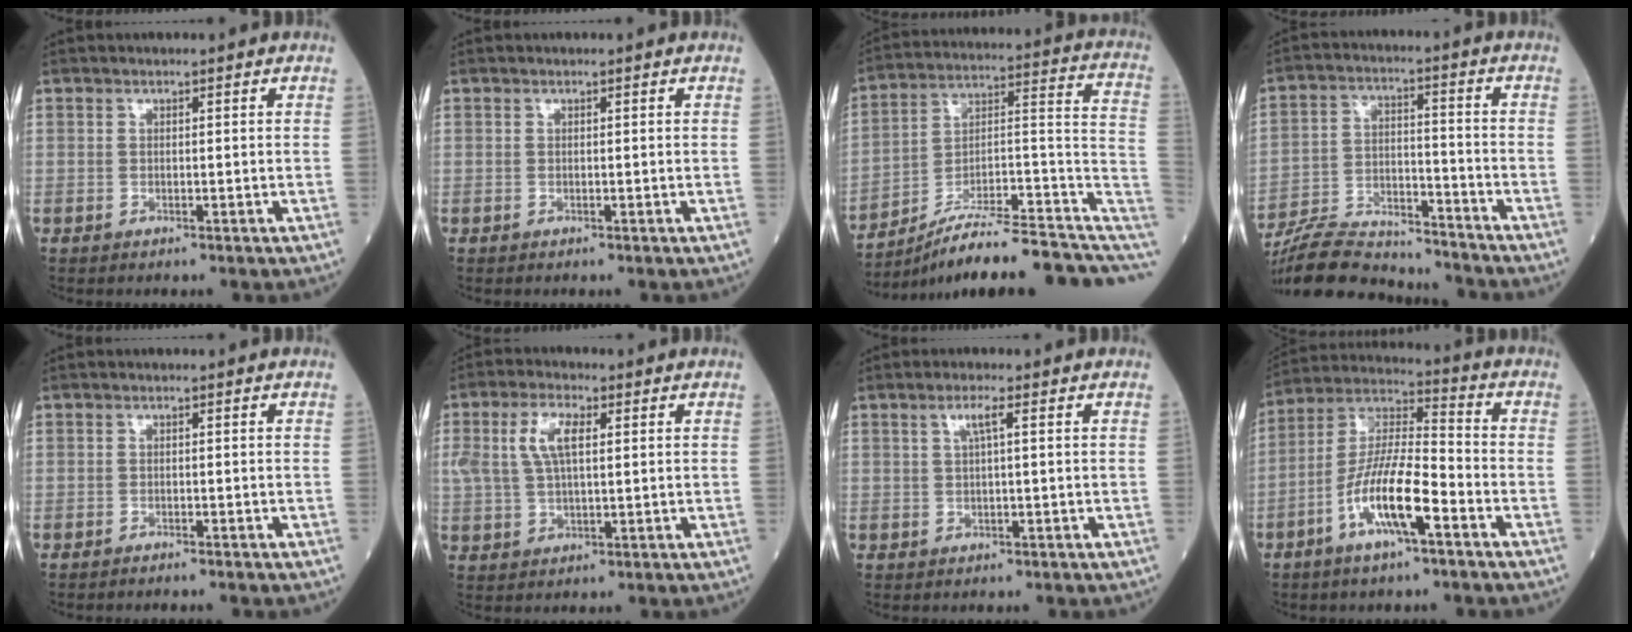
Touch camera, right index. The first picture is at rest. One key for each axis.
{"total": 0.0}
{"total": 19.9, "fx": -15.9, "fy": 3.3, "fz": 11.4, "tx": -0.113, "ty": 0.051, "tz": -0.242}
{"total": 15.8, "fx": -15.1, "fy": 2.7, "fz": 3.8, "tx": -0.069, "ty": 0.014, "tz": -0.250}
{"total": 2.1, "fx": -2.0, "fy": 0.0, "fz": 0.8, "tx": -0.013, "ty": 0.000, "tz": -0.025}
{"total": 6.6, "fx": 1.9, "fy": 2.5, "fz": 5.8, "tx": -0.131, "ty": 0.014, "tz": 0.041}
{"total": 2.2, "fx": 0.7, "fy": -0.1, "fz": 2.1, "tx": -0.044, "ty": 0.006, "tz": 0.014}
{"total": 12.5, "fx": -5.3, "fy": 2.2, "fz": 11.1, "tx": -0.214, "ty": 0.002, "tz": -0.103}